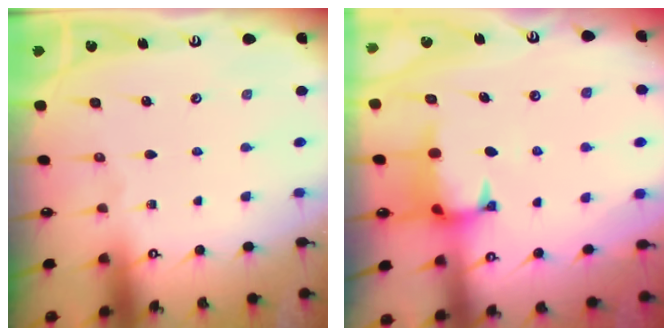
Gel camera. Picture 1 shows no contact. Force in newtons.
{"total": 1.3, "press": 1.0, "slide": 0.8}